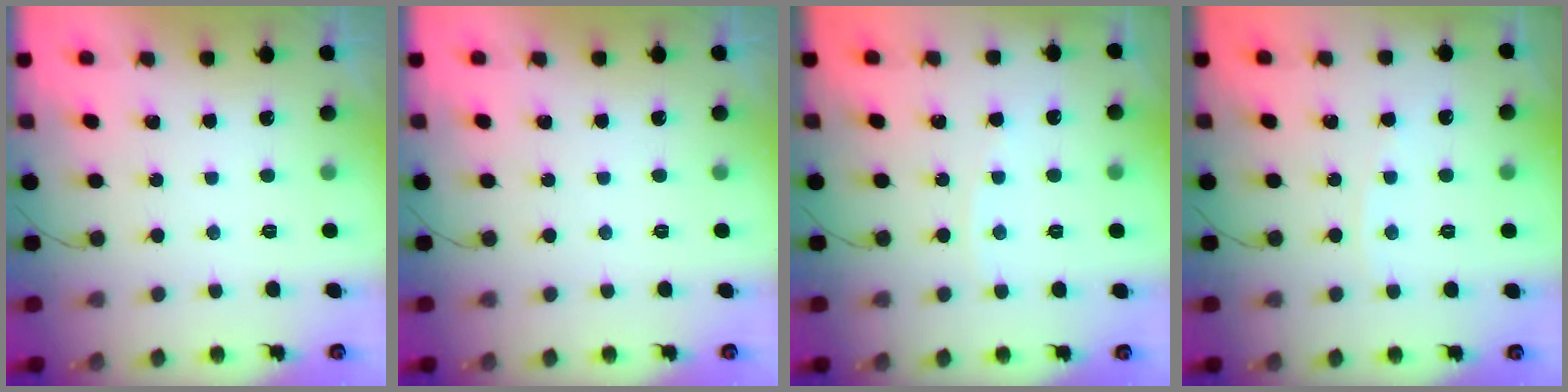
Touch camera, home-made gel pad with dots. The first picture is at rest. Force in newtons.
{"total": 0.0}
{"total": 2.2, "press": 2.2, "slide": 0.3}
{"total": 2.2, "press": 2.2, "slide": 0.3}